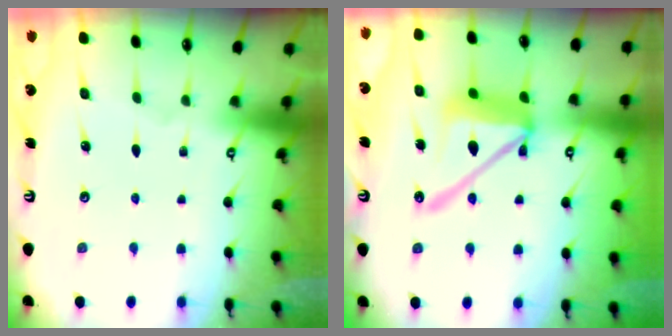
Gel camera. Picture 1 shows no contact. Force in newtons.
{"total": 14.6, "press": 14.5, "slide": 1.8}